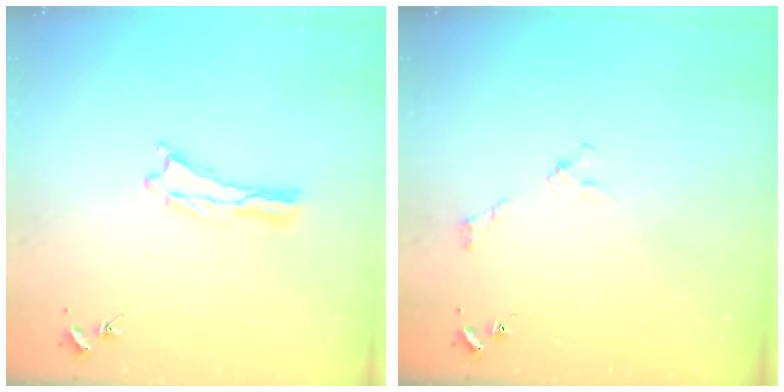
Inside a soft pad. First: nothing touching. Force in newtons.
{"total": 2.7, "press": 2.6, "slide": 0.3}